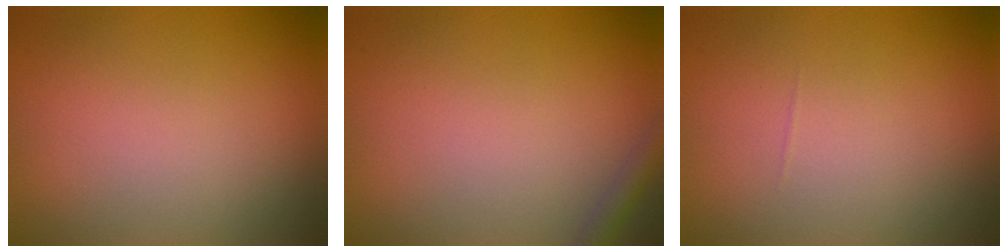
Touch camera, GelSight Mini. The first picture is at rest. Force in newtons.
{"total": 1.4, "press": 1.3, "slide": 0.1}
{"total": 0.0}